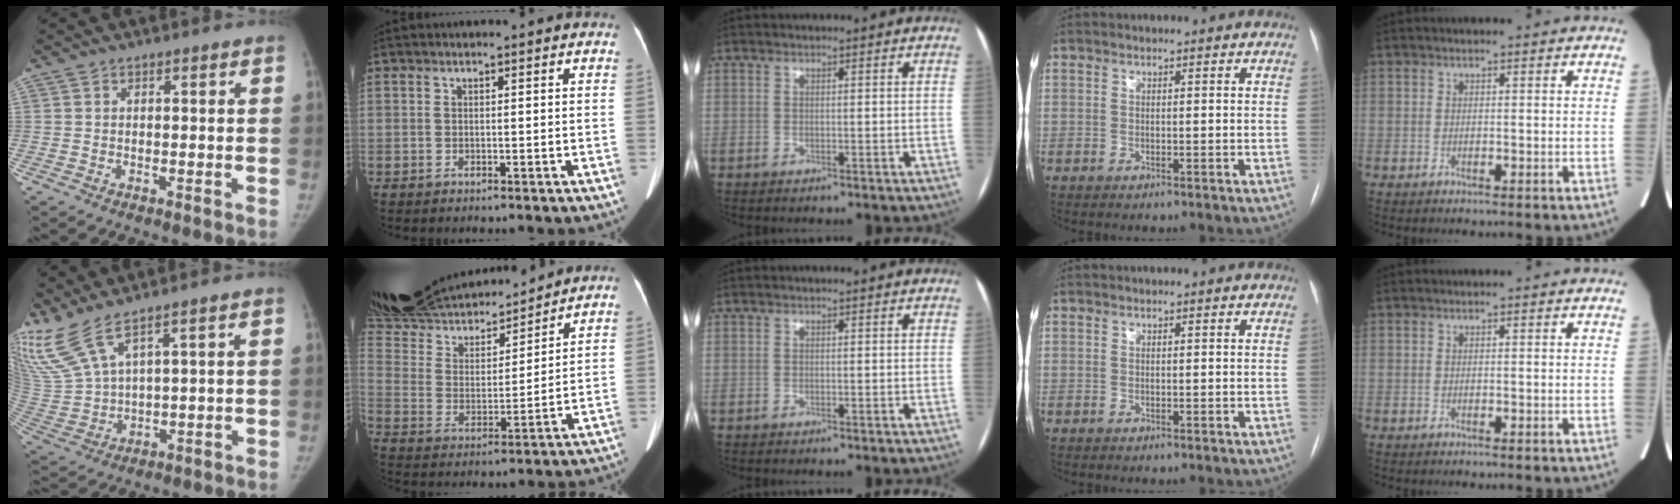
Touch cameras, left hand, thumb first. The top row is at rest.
{"thumb": {"total": 9.6, "force": [7.5, 1.3, 5.9], "torque": [-0.147, -0.035, 0.177]}, "index": {"total": 26.0, "force": [23.3, 6.6, 9.3], "torque": [-0.214, 0.013, 0.389]}}